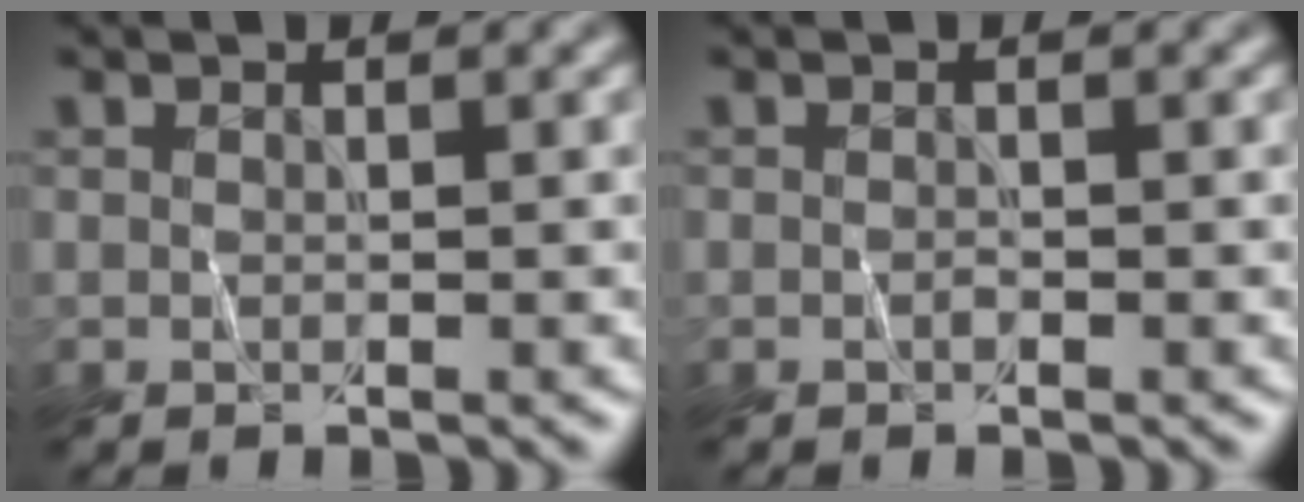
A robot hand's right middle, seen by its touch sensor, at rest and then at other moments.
{"total": 0.6, "force": [-0.6, -0.1, 0.0], "torque": [0.001, 0.005, -0.004]}